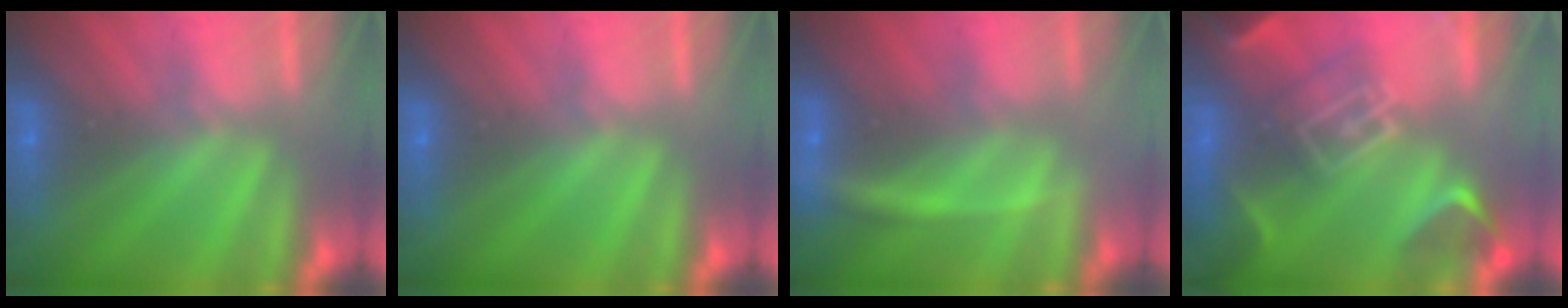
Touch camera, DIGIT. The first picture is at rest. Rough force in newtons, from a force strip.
{"total": 0.0}
{"total": 3.0}
{"total": 9.1}